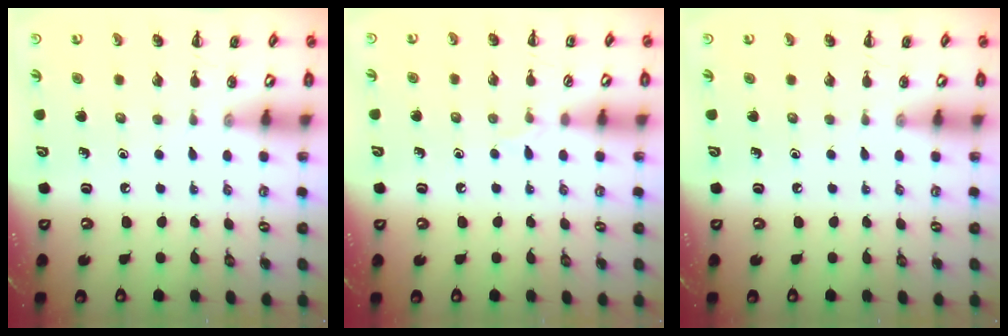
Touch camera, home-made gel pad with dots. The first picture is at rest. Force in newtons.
{"total": 4.2, "press": 3.9, "slide": 1.5}
{"total": 0.0}